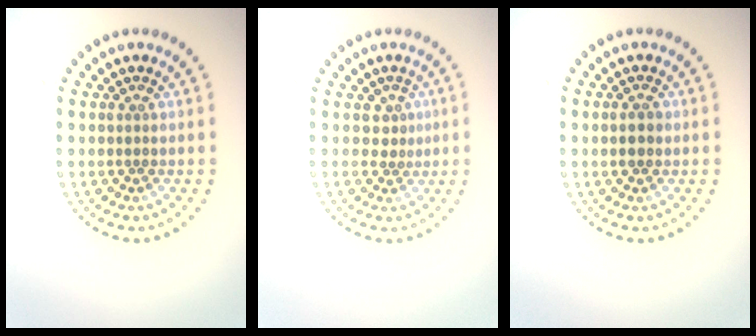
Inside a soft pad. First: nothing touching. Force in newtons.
{"total": 1.2, "press": 0.9, "slide": 0.8}
{"total": 1.7, "press": 1.7, "slide": 0.1}